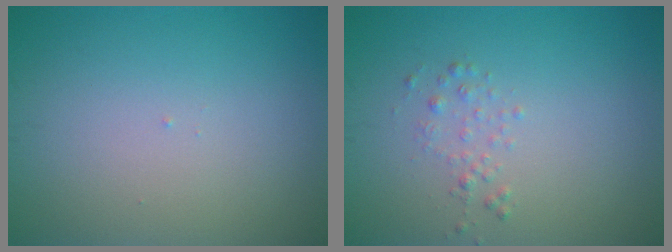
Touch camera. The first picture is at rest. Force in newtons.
{"total": 1.1, "press": 1.1, "slide": 0.1}